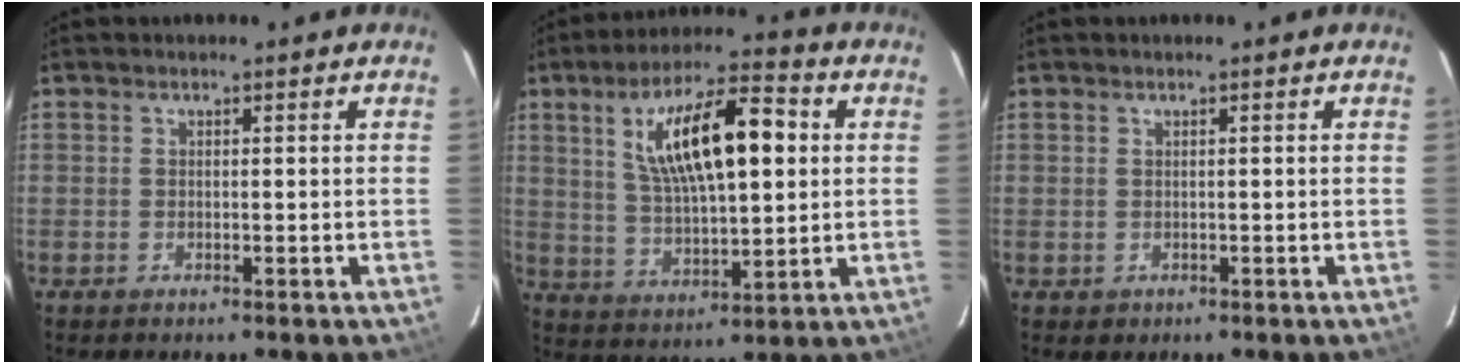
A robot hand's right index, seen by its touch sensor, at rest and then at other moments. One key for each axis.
{"total": 16.6, "fx": 4.3, "fy": 5.7, "fz": 15.0, "tx": -0.260, "ty": 0.023, "tz": 0.083}
{"total": 1.0, "fx": 0.2, "fy": 0.9, "fz": 0.1, "tx": 0.007, "ty": 0.003, "tz": 0.003}